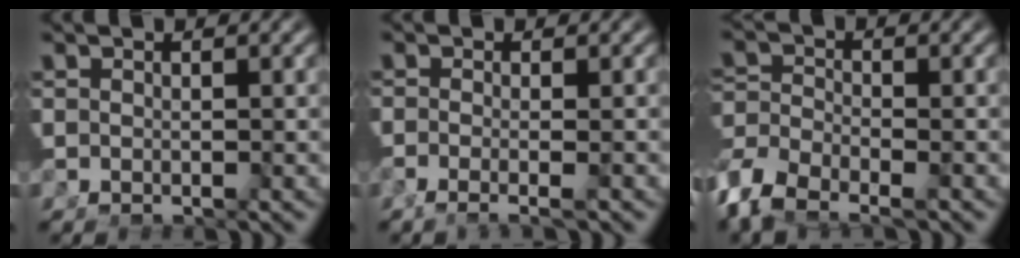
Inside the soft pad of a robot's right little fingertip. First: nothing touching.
{"total": 2.2, "force": [-1.4, -0.5, 1.6], "torque": [-0.029, -0.010, -0.022]}
{"total": 5.2, "force": [-3.3, 3.0, 2.6], "torque": [-0.061, -0.033, -0.043]}